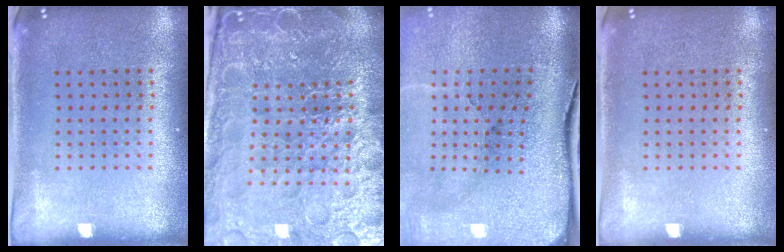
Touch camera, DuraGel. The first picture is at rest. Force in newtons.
{"total": 6.9, "press": 6.1, "slide": 3.2}
{"total": 5.1, "press": 4.1, "slide": 3.1}
{"total": 0.0}